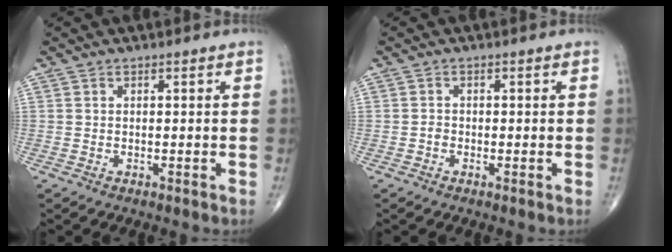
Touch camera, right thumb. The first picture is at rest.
{"total": 1.0, "force": [-0.4, 0.8, 0.5], "torque": [-0.006, 0.002, -0.012]}